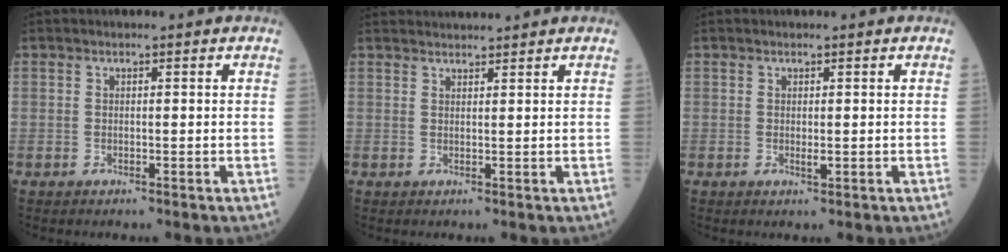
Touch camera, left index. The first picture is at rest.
{"total": 4.5, "force": [4.4, -0.1, 0.8], "torque": [-0.013, 0.030, 0.068]}
{"total": 1.0, "force": [0.2, 0.2, 0.9], "torque": [-0.018, -0.001, 0.005]}